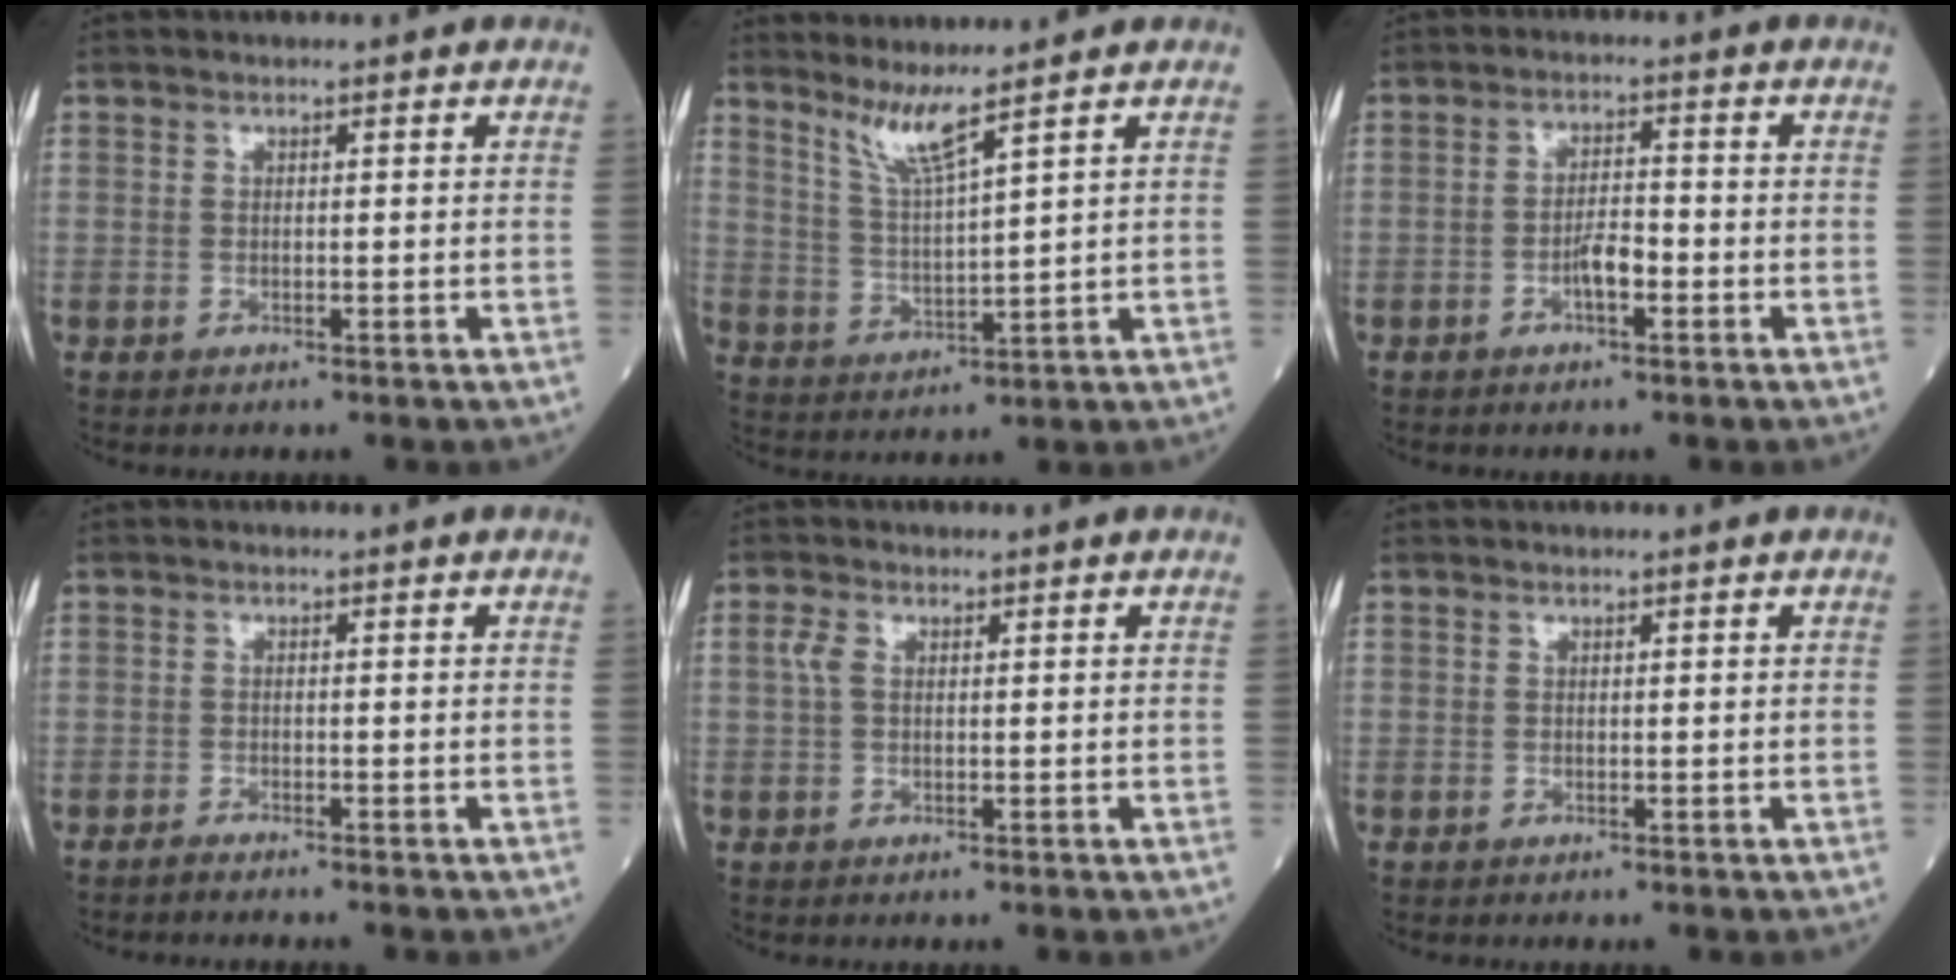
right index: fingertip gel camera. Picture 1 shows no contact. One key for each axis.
{"total": 5.3, "fx": 4.0, "fy": -1.2, "fz": 3.2, "tx": -0.064, "ty": -0.020, "tz": 0.085}
{"total": 3.4, "fx": -1.4, "fy": 0.9, "fz": 2.9, "tx": -0.053, "ty": 0.004, "tz": -0.026}
{"total": 1.7, "fx": -1.6, "fy": -0.2, "fz": 0.6, "tx": -0.013, "ty": -0.001, "tz": -0.025}
{"total": 1.9, "fx": 0.5, "fy": 1.1, "fz": 1.5, "tx": -0.044, "ty": 0.014, "tz": 0.011}
{"total": 0.0}